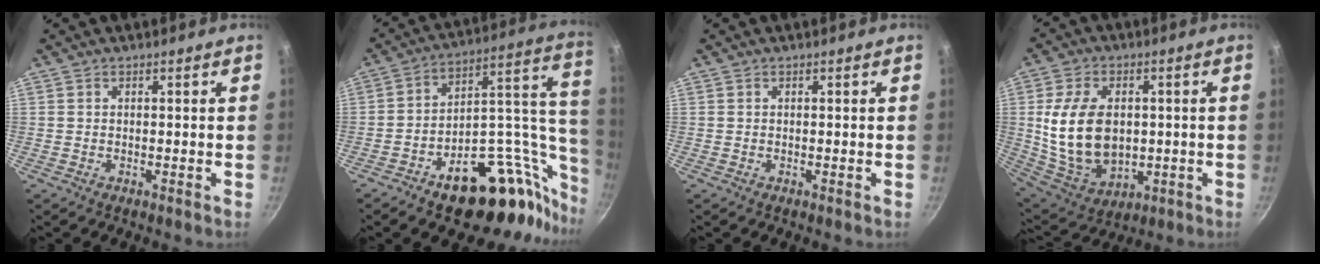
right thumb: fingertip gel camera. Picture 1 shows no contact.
{"total": 27.2, "force": [-12.5, 15.5, 18.5], "torque": [-0.162, 0.095, -0.178]}
{"total": 0.0}
{"total": 16.8, "force": [0.4, 11.5, 12.3], "torque": [-0.210, -0.006, 0.026]}